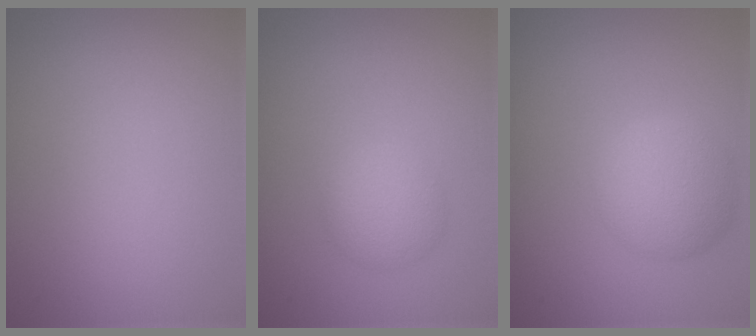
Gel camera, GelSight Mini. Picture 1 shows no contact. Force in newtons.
{"total": 2.7, "press": 2.7, "slide": 0.0}
{"total": 4.4, "press": 4.4, "slide": 0.2}